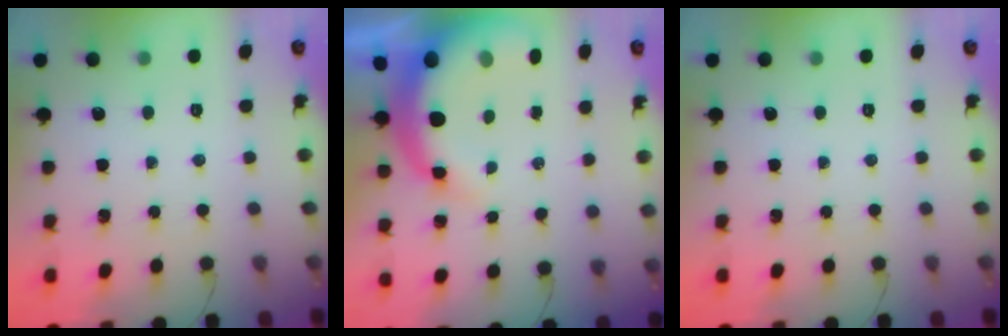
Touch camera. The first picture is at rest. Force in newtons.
{"total": 12.7, "press": 12.5, "slide": 2.6}
{"total": 0.0}